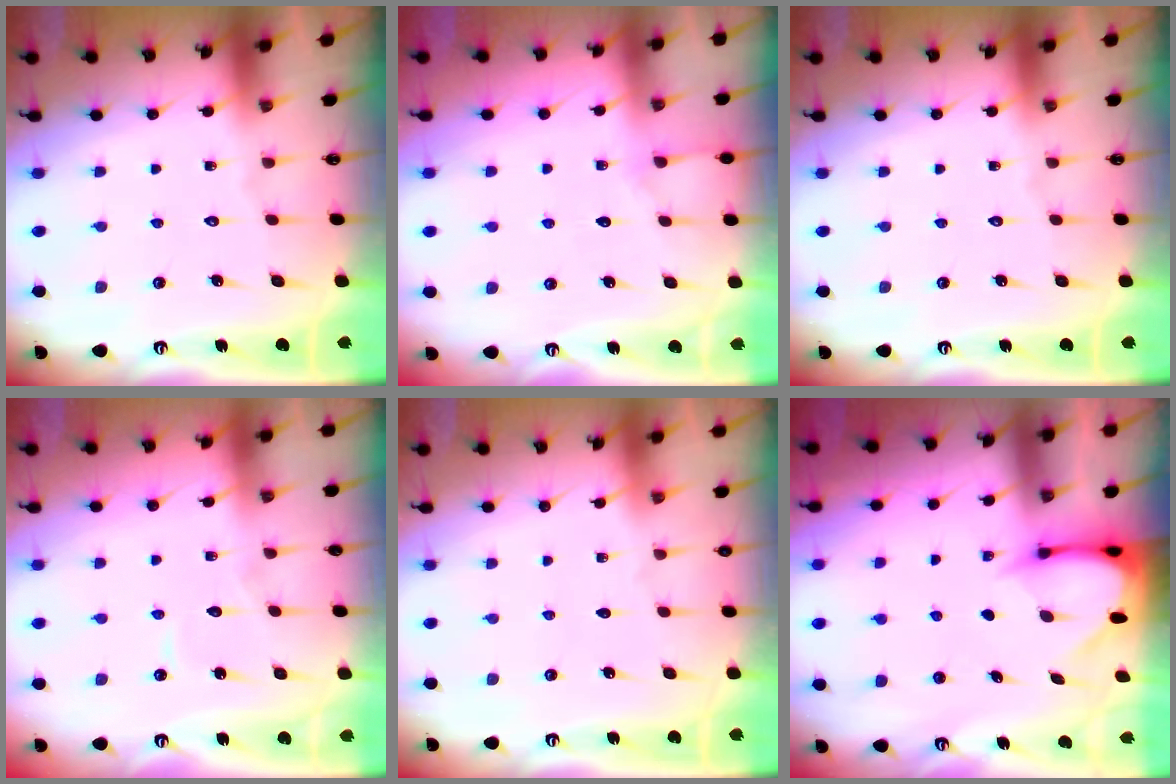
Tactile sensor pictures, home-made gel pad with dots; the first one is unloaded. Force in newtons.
{"total": 7.7, "press": 7.6, "slide": 0.8}
{"total": 0.0}
{"total": 3.4, "press": 3.3, "slide": 0.3}
{"total": 0.7, "press": 0.7, "slide": 0.2}
{"total": 3.3, "press": 3.3, "slide": 0.3}